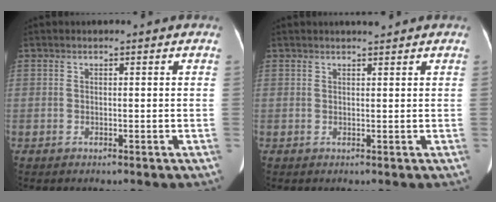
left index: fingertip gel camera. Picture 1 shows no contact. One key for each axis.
{"total": 1.8, "fx": 1.7, "fy": -0.1, "fz": 0.7, "tx": -0.009, "ty": 0.003, "tz": 0.028}